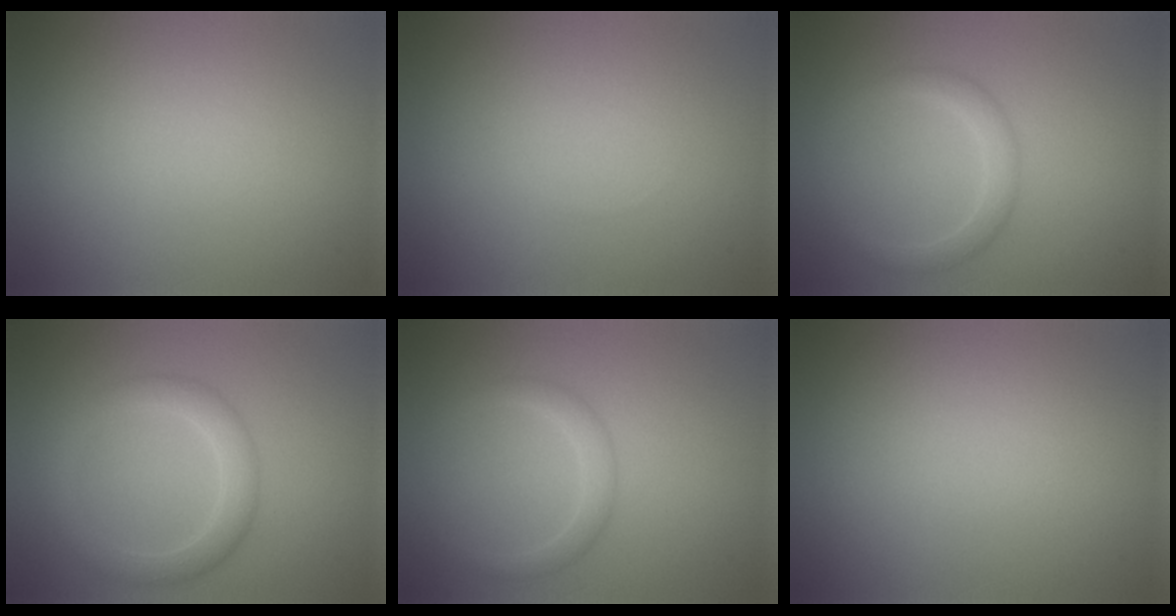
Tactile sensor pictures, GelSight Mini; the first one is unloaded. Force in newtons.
{"total": 0.0}
{"total": 2.1, "press": 2.1, "slide": 0.1}
{"total": 3.2, "press": 3.2, "slide": 0.2}
{"total": 1.7, "press": 1.7, "slide": 0.1}
{"total": 0.0}